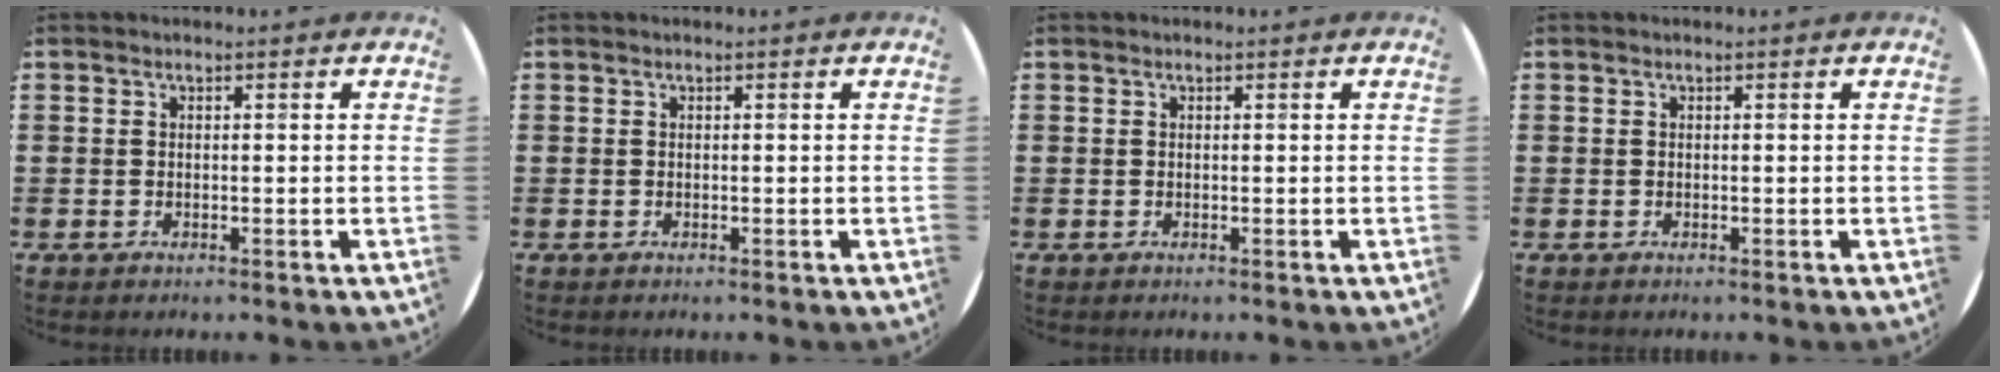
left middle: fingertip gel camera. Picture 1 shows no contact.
{"total": 0.0}
{"total": 0.0}
{"total": 0.0}